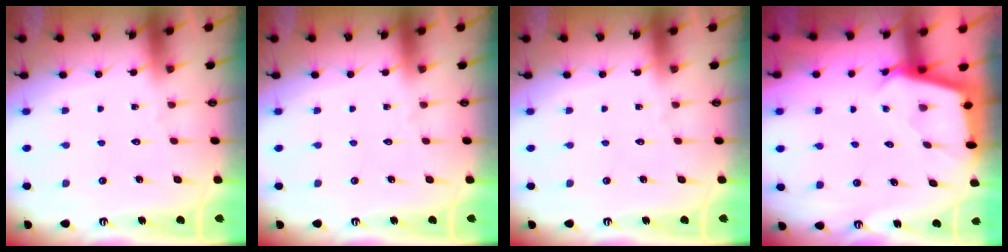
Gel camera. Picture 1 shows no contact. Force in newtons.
{"total": 0.0}
{"total": 0.0}
{"total": 2.5, "press": 2.5, "slide": 0.1}